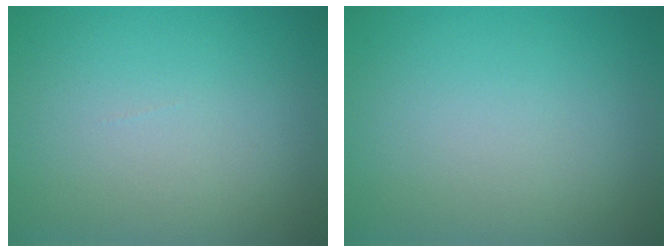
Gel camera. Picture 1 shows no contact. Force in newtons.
{"total": 0.0}